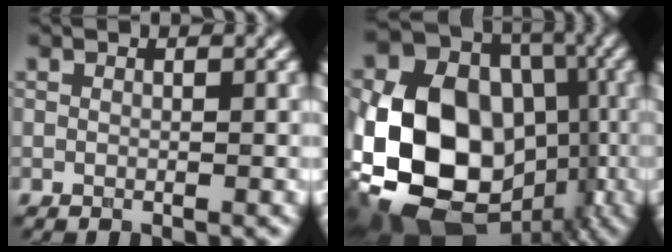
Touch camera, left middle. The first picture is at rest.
{"total": 17.0, "force": [-3.7, 13.4, 9.9], "torque": [-0.204, -0.008, -0.067]}